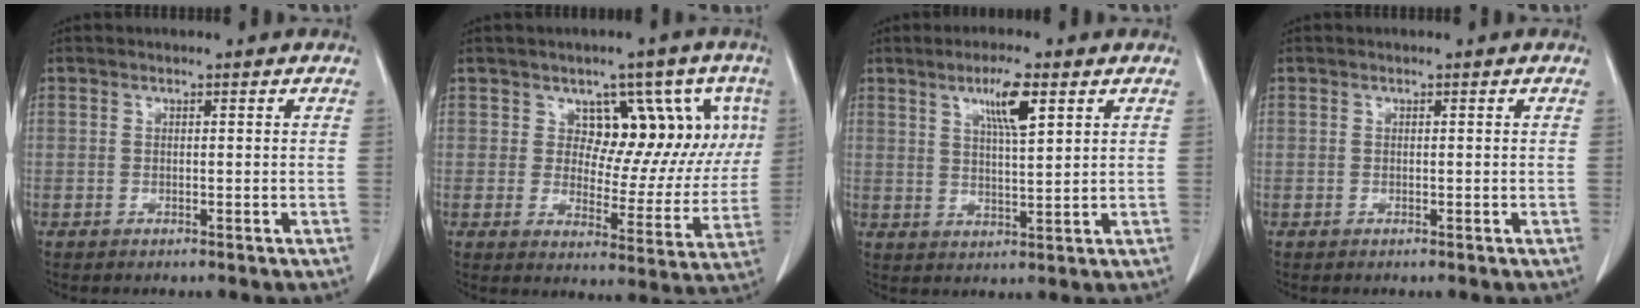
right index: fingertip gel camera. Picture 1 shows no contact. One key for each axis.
{"total": 11.4, "fx": 4.6, "fy": 6.9, "fz": 7.9, "tx": -0.077, "ty": 0.023, "tz": 0.067}
{"total": 6.2, "fx": 3.2, "fy": 0.6, "fz": 5.3, "tx": -0.095, "ty": -0.001, "tz": 0.054}
{"total": 0.0}